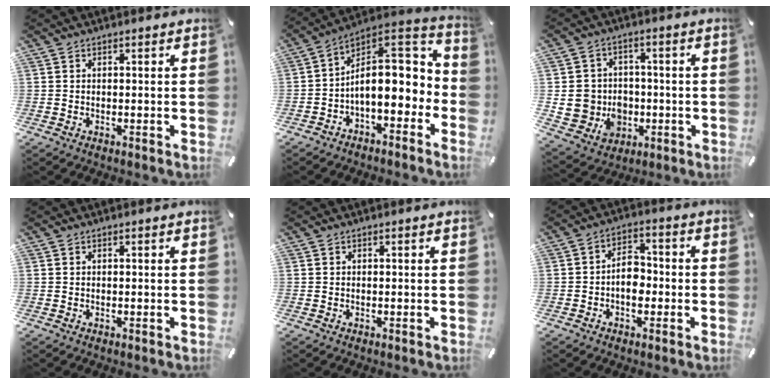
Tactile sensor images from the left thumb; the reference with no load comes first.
{"total": 14.5, "force": [0.3, 8.6, 11.7], "torque": [-0.175, -0.017, 0.004]}
{"total": 11.1, "force": [-1.0, 10.4, 3.6], "torque": [-0.075, 0.004, -0.010]}
{"total": 0.0}
{"total": 0.0}
{"total": 6.2, "force": [-1.6, 4.2, 4.3], "torque": [-0.072, 0.011, -0.031]}